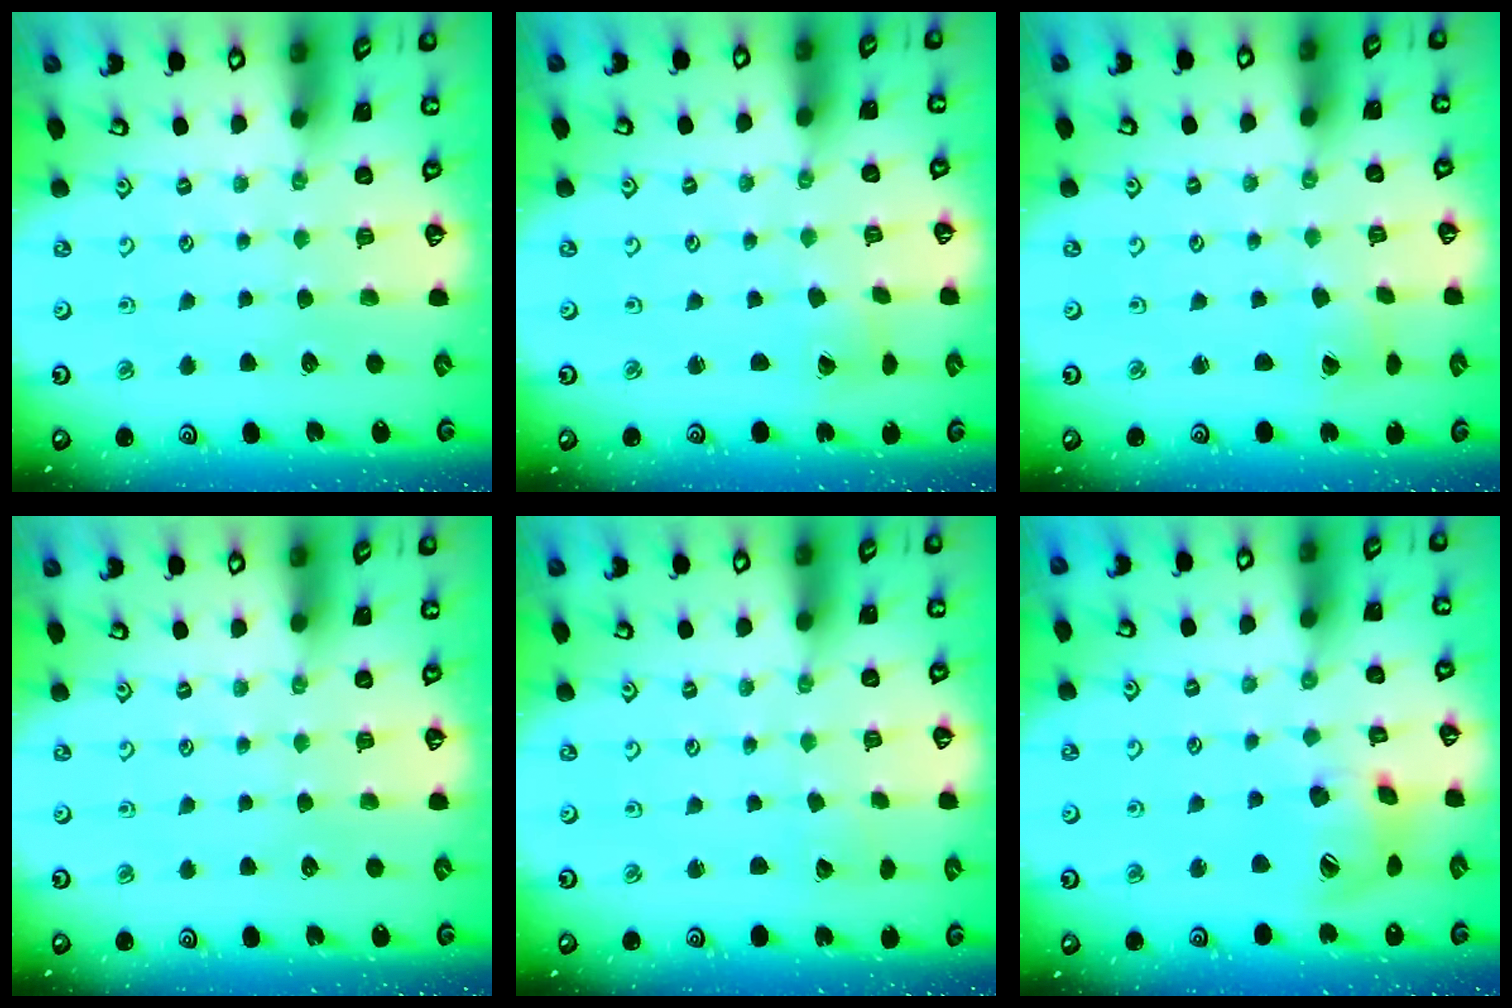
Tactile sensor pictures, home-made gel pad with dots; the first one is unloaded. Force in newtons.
{"total": 2.6, "press": 2.6, "slide": 0.1}
{"total": 2.6, "press": 2.6, "slide": 0.1}
{"total": 0.0}
{"total": 1.1, "press": 1.1, "slide": 0.1}
{"total": 14.8, "press": 14.6, "slide": 2.3}